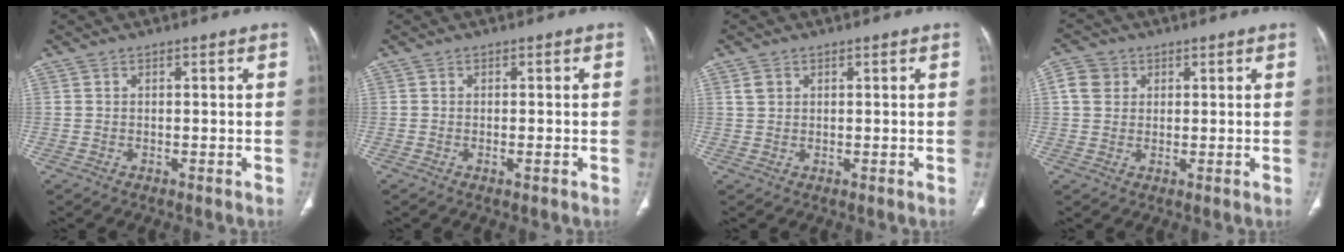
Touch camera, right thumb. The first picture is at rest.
{"total": 1.2, "force": [-0.5, 0.3, 1.0], "torque": [-0.018, 0.000, -0.008]}
{"total": 1.8, "force": [0.8, 1.4, 0.8], "torque": [-0.011, 0.000, 0.016]}
{"total": 4.6, "force": [1.4, 4.0, 1.7], "torque": [-0.016, 0.002, 0.024]}